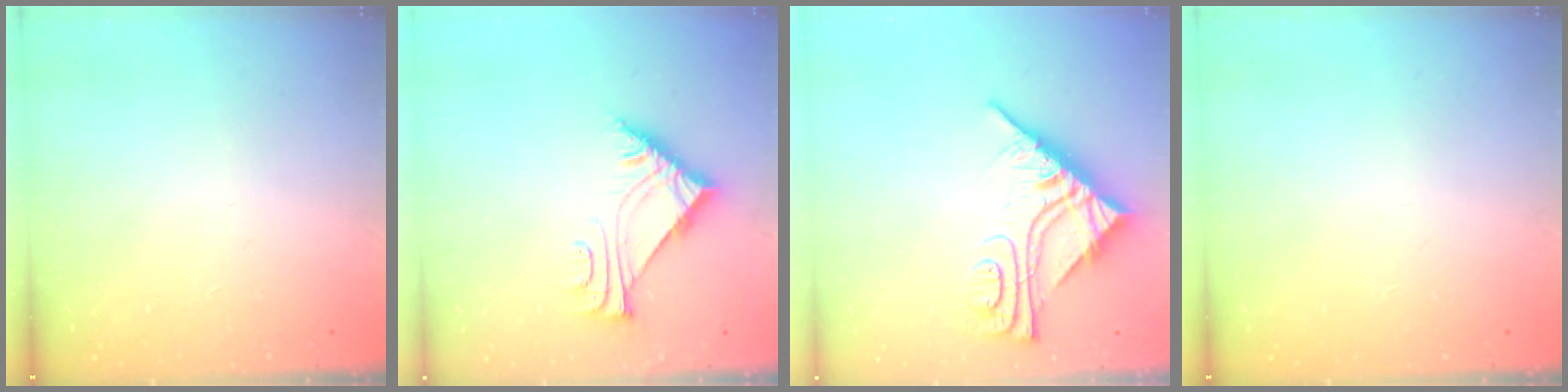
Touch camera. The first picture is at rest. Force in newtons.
{"total": 6.0, "press": 6.0, "slide": 0.2}
{"total": 10.6, "press": 10.5, "slide": 1.0}
{"total": 0.0}